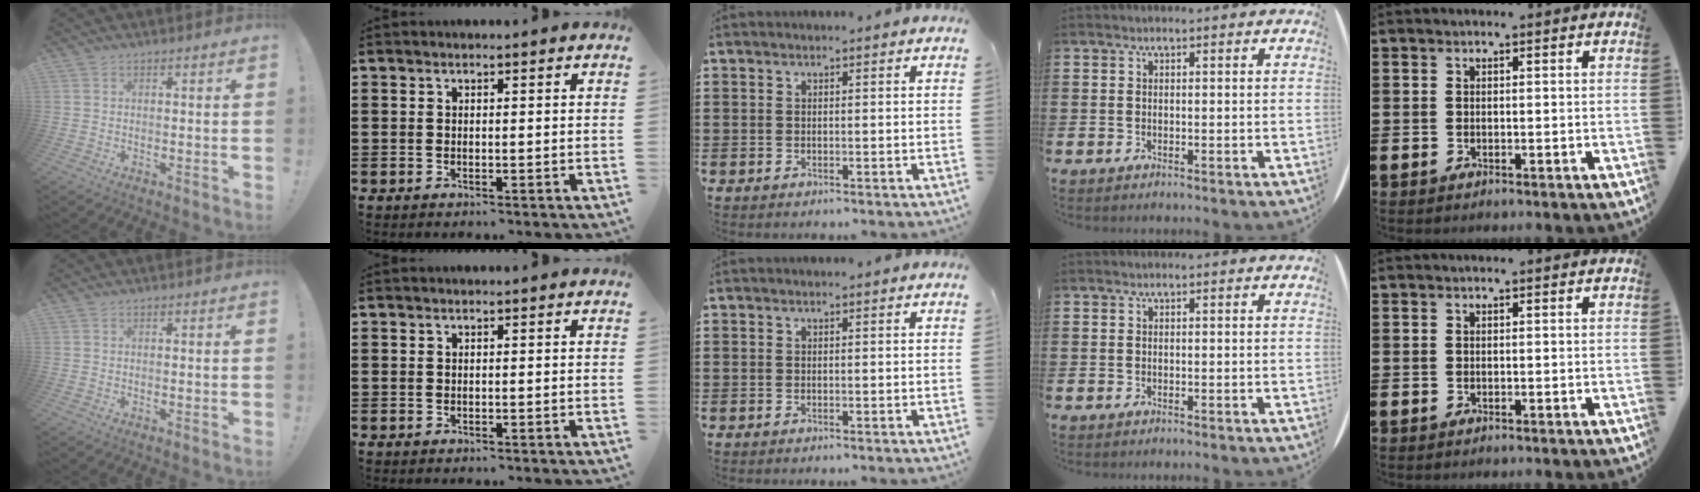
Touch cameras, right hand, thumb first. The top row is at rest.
{}